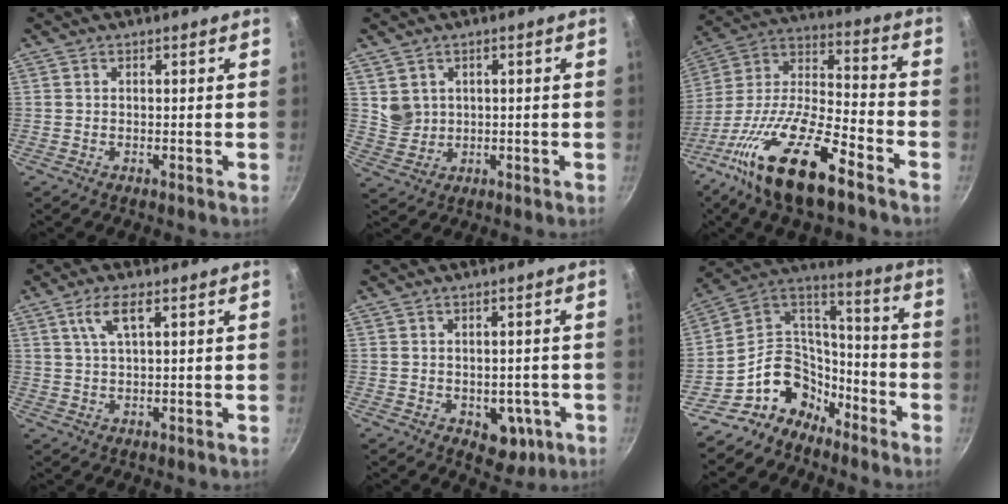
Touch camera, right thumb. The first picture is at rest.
{"total": 4.1, "force": [1.1, 3.7, 1.3], "torque": [-0.007, 0.001, 0.033]}
{"total": 22.4, "force": [-12.8, 7.4, 16.8], "torque": [-0.301, 0.064, -0.251]}
{"total": 5.0, "force": [2.2, 1.4, 4.3], "torque": [-0.085, 0.000, 0.046]}
{"total": 6.7, "force": [-2.0, 4.7, 4.4], "torque": [-0.017, 0.010, -0.013]}
{"total": 15.2, "force": [-9.7, 10.7, 4.9], "torque": [-0.040, 0.110, -0.184]}